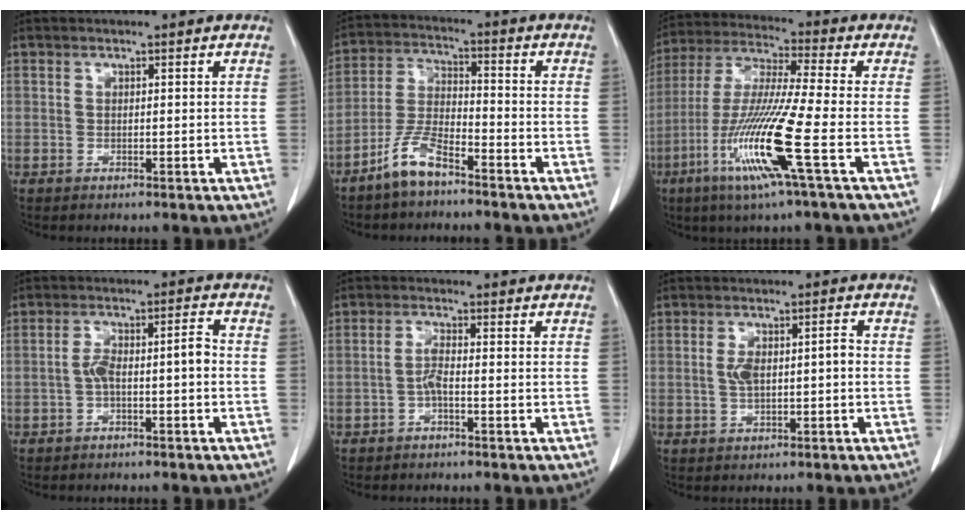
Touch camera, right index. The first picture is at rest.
{"total": 7.3, "force": [-5.4, 1.8, 4.5], "torque": [-0.105, -0.006, -0.111]}
{"total": 14.8, "force": [-5.5, -1.3, 13.7], "torque": [-0.280, -0.023, -0.110]}
{"total": 5.0, "force": [-1.2, 1.1, 4.7], "torque": [-0.086, 0.026, -0.018]}
{"total": 2.1, "force": [-0.8, 0.2, 1.9], "torque": [-0.036, 0.002, -0.018]}
{"total": 4.3, "force": [-0.2, 1.5, 4.0], "torque": [-0.081, 0.014, 0.000]}